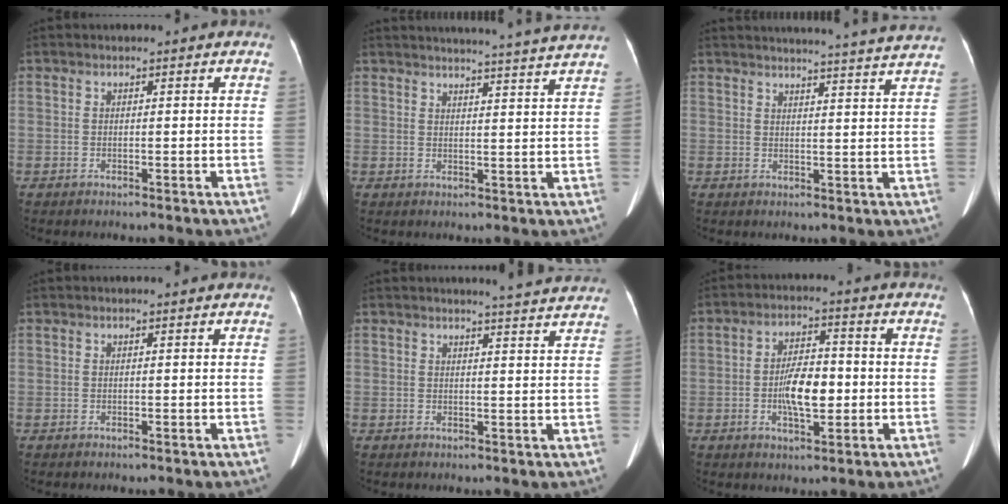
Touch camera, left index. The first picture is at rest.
{"total": 14.9, "force": [14.1, -1.8, 4.5], "torque": [-0.069, -0.041, 0.161]}
{"total": 19.0, "force": [18.2, -1.1, 5.4], "torque": [-0.080, -0.038, 0.213]}
{"total": 0.0}
{"total": 6.1, "force": [5.9, -0.4, 1.6], "torque": [-0.027, -0.005, 0.054]}
{"total": 7.1, "force": [-1.1, 2.7, 6.5], "torque": [-0.125, 0.008, -0.019]}